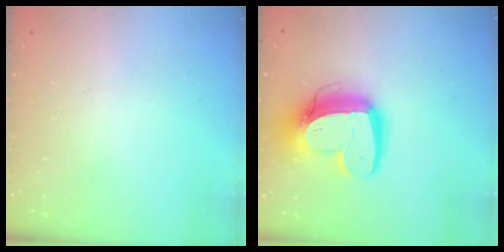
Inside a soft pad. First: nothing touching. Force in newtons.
{"total": 15.5, "press": 15.4, "slide": 1.8}